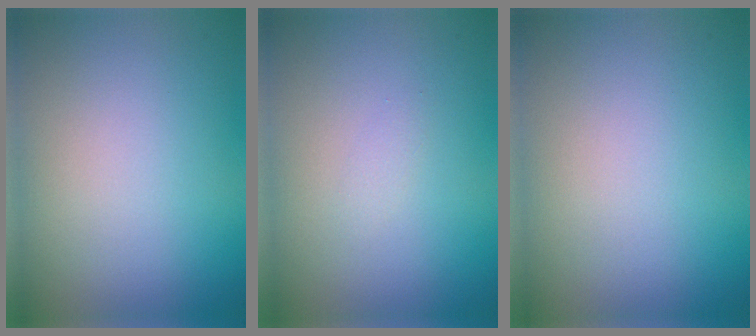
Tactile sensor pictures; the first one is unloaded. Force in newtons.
{"total": 0.7, "press": 0.6, "slide": 0.1}
{"total": 0.0}